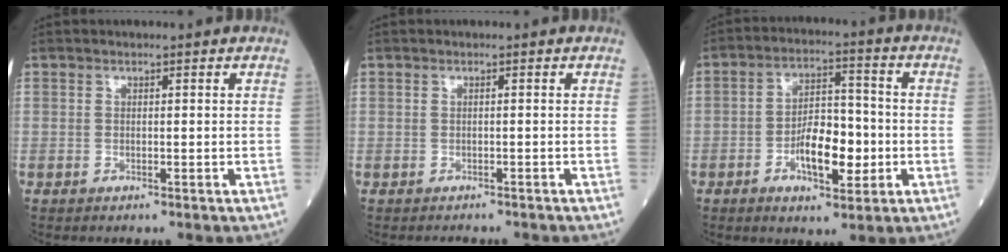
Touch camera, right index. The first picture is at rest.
{"total": 1.6, "force": [-1.4, 0.7, 0.3], "torque": [-0.002, 0.000, -0.015]}
{"total": 9.0, "force": [-2.4, 3.6, 7.9], "torque": [-0.141, 0.010, -0.037]}